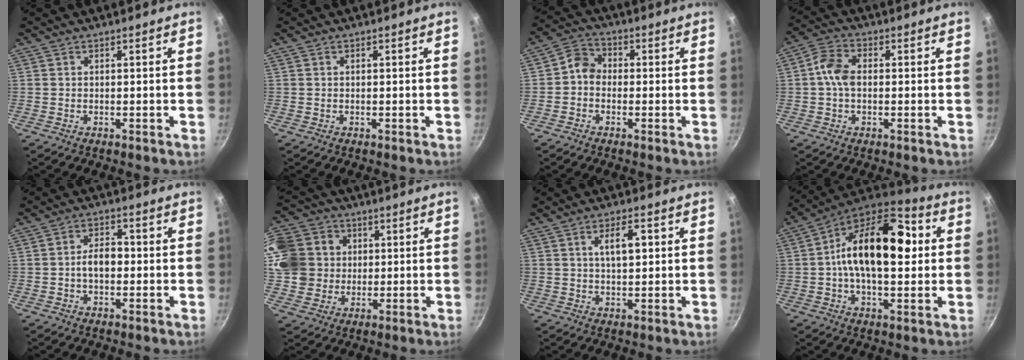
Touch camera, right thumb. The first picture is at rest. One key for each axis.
{"total": 0.0}
{"total": 4.6, "fx": -0.8, "fy": 3.9, "fz": 2.4, "tx": -0.024, "ty": 0.021, "tz": -0.033}
{"total": 6.1, "fx": 0.0, "fy": 4.0, "fz": 4.6, "tx": -0.088, "ty": 0.021, "tz": -0.008}
{"total": 5.3, "fx": -0.6, "fy": 3.4, "fz": 4.0, "tx": -0.048, "ty": 0.020, "tz": -0.013}
{"total": 17.9, "fx": 3.3, "fy": 16.0, "fz": 7.4, "tx": -0.161, "ty": 0.028, "tz": 0.063}
{"total": 5.7, "fx": 1.5, "fy": 2.5, "fz": 4.9, "tx": -0.068, "ty": 0.002, "tz": 0.026}
{"total": 21.3, "fx": 2.3, "fy": 11.7, "fz": 17.6, "tx": -0.265, "ty": 0.026, "tz": 0.012}